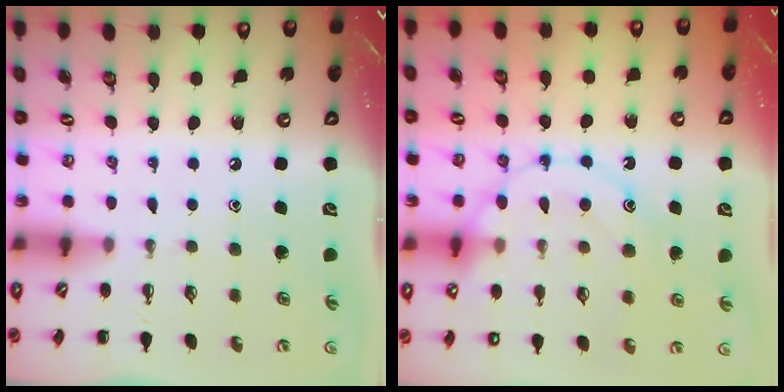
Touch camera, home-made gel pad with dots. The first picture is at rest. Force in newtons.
{"total": 14.2, "press": 14.2, "slide": 0.8}